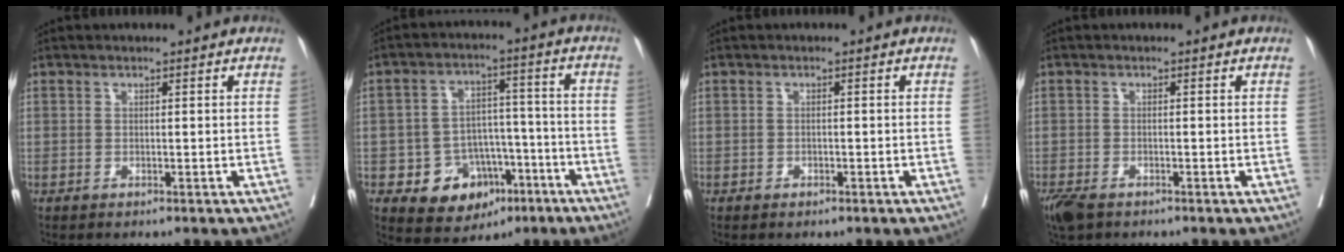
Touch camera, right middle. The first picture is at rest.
{"total": 10.2, "force": [-4.8, 7.9, 4.3], "torque": [-0.055, 0.031, -0.065]}
{"total": 0.9, "force": [-0.5, 0.6, 0.5], "torque": [-0.009, 0.001, -0.007]}
{"total": 4.5, "force": [-3.2, 2.1, 2.2], "torque": [-0.045, -0.009, -0.057]}